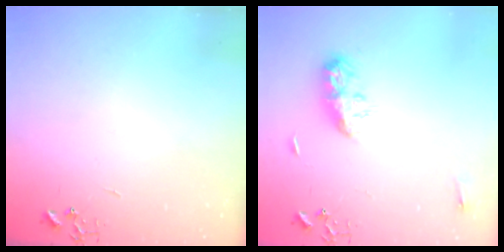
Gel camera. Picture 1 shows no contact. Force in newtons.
{"total": 8.7, "press": 8.7, "slide": 0.4}